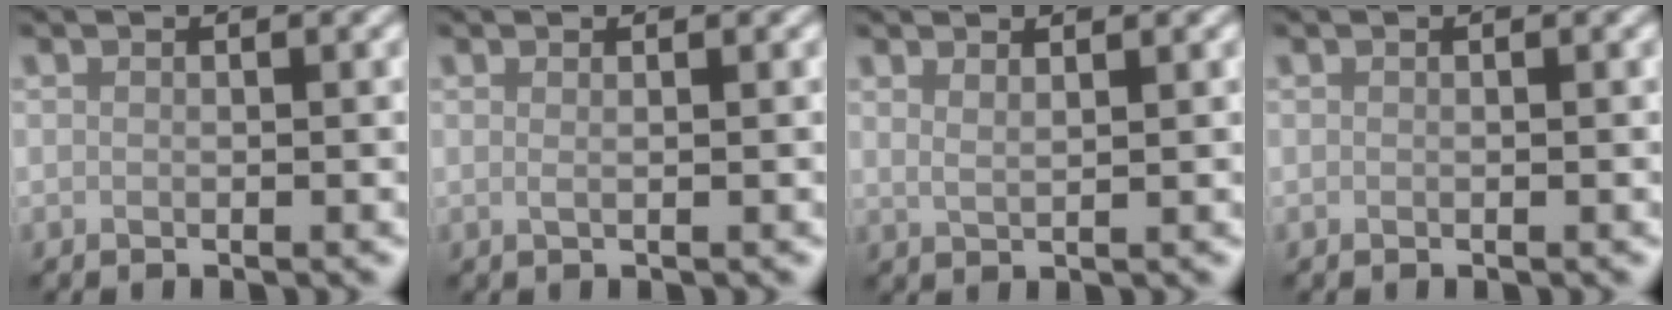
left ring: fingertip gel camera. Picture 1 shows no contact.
{"total": 0.8, "force": [0.0, 0.3, 0.7], "torque": [-0.009, -0.003, -0.006]}
{"total": 1.5, "force": [1.1, 0.5, 0.8], "torque": [-0.010, -0.002, 0.017]}
{"total": 0.0}